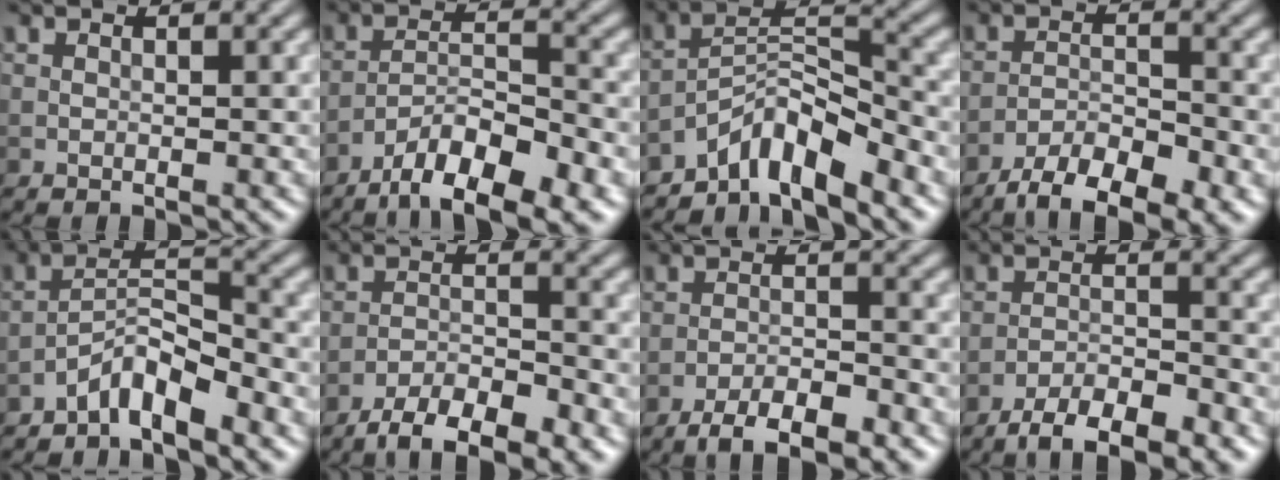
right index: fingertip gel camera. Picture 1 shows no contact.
{"total": 8.3, "force": [-5.7, 2.3, 5.6], "torque": [-0.087, 0.006, -0.098]}
{"total": 5.9, "force": [-4.7, 1.5, 3.2], "torque": [-0.047, 0.010, -0.090]}
{"total": 6.2, "force": [-4.4, 1.9, 3.8], "torque": [-0.063, 0.001, -0.076]}
{"total": 4.0, "force": [-3.1, 0.8, 2.3], "torque": [-0.043, 0.017, -0.064]}
{"total": 5.7, "force": [-4.3, 1.5, 3.4], "torque": [-0.057, 0.003, -0.076]}
{"total": 4.3, "force": [-3.4, 0.9, 2.6], "torque": [-0.048, 0.005, -0.061]}
{"total": 5.0, "force": [-4.0, 1.1, 2.9], "torque": [-0.050, 0.004, -0.072]}